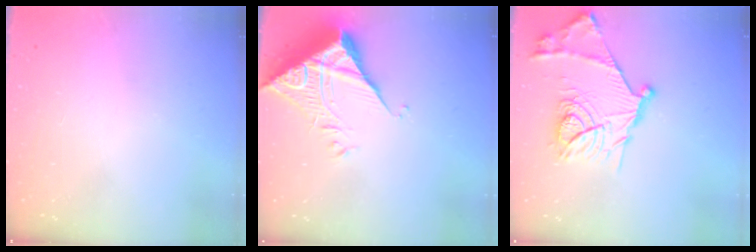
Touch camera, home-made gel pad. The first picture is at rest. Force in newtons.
{"total": 9.0, "press": 8.9, "slide": 0.8}
{"total": 19.7, "press": 19.7, "slide": 1.1}